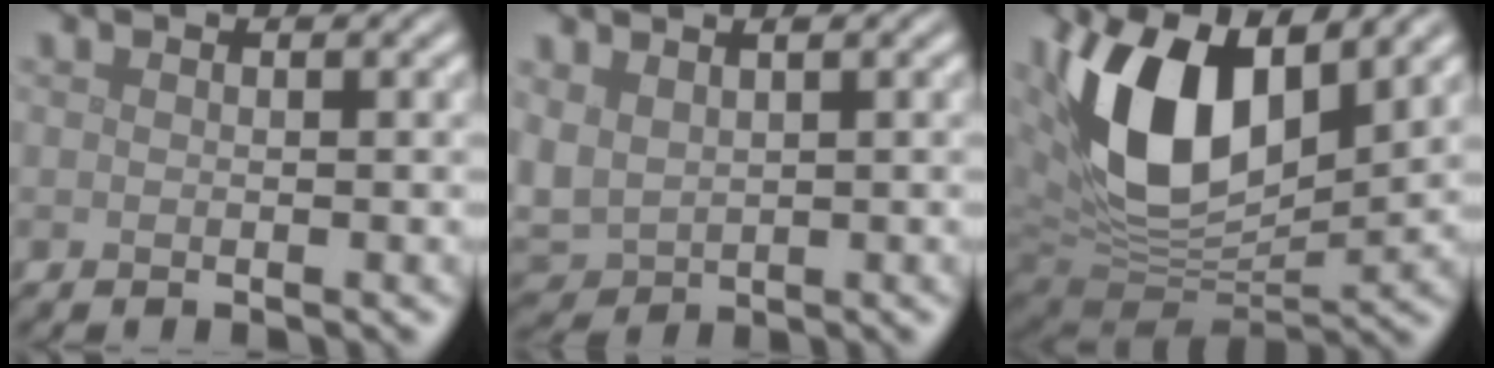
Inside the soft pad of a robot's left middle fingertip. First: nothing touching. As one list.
[{"total": 3.5, "force": [0.9, 2.5, 2.3], "torque": [-0.068, -0.002, 0.020]}, {"total": 13.2, "force": [4.3, 7.2, 10.2], "torque": [-0.202, -0.001, 0.075]}]